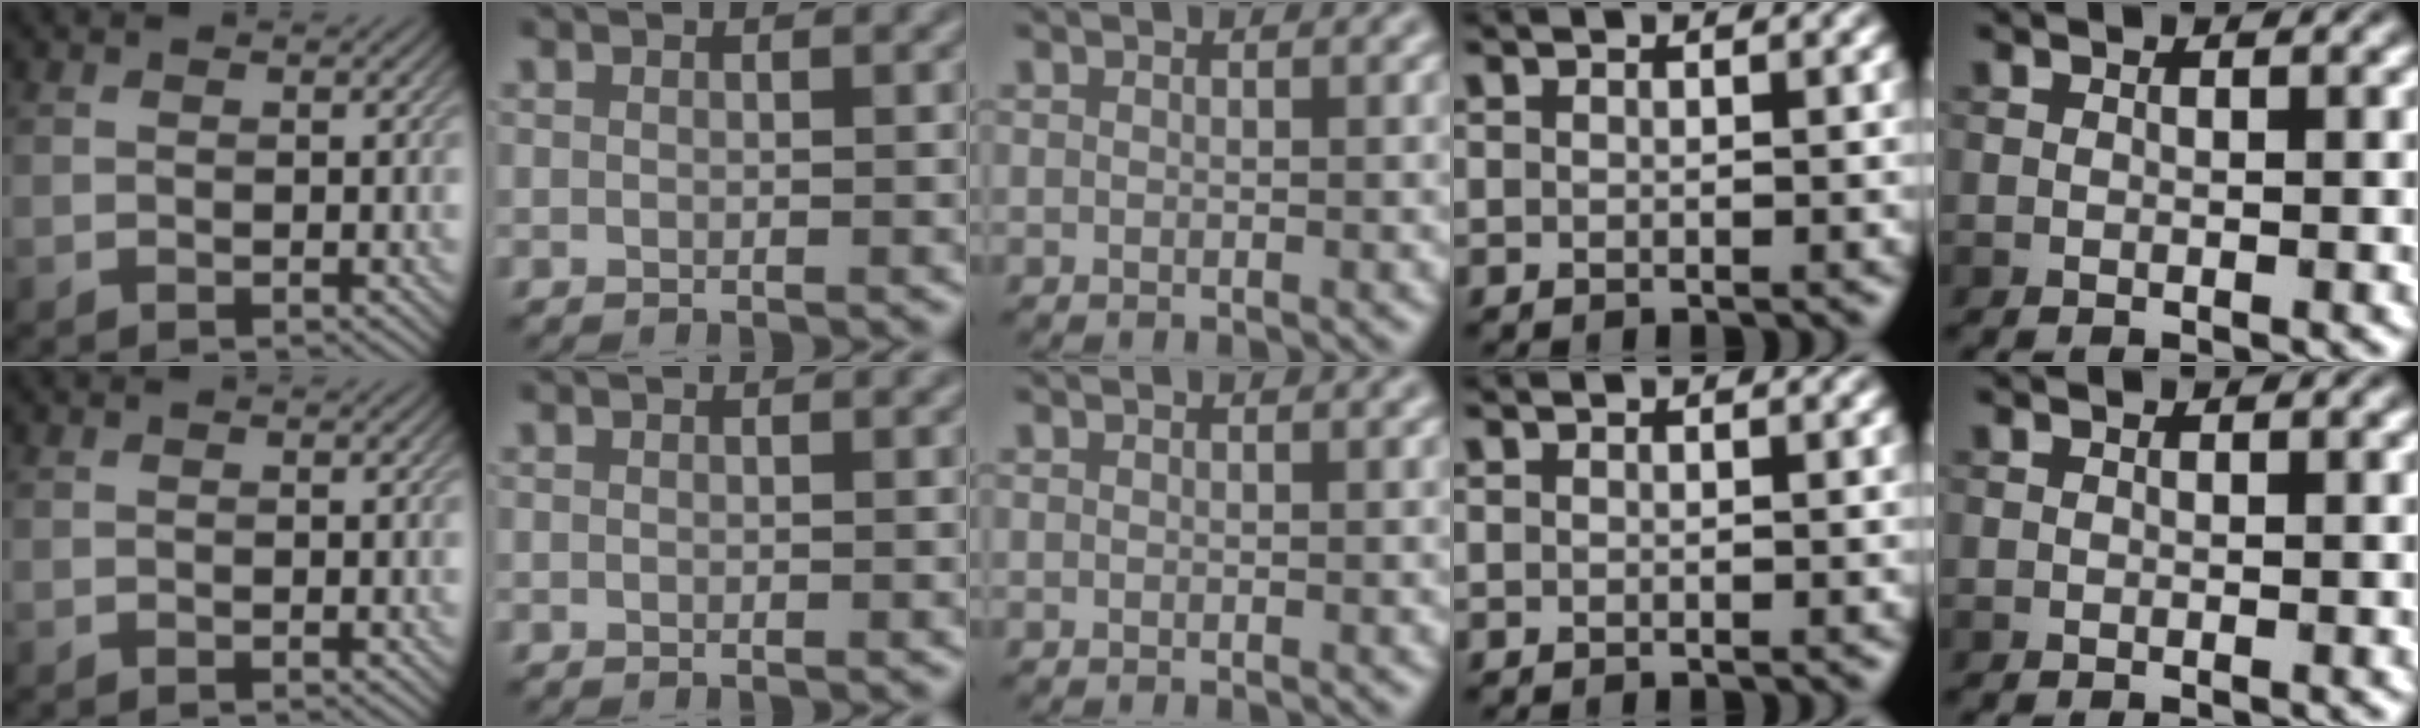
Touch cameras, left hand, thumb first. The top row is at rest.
{}